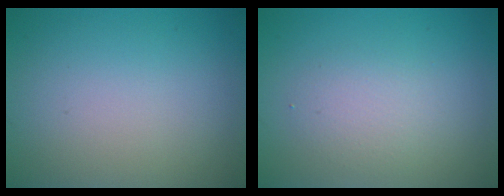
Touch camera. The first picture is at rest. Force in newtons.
{"total": 2.1, "press": 2.1, "slide": 0.0}